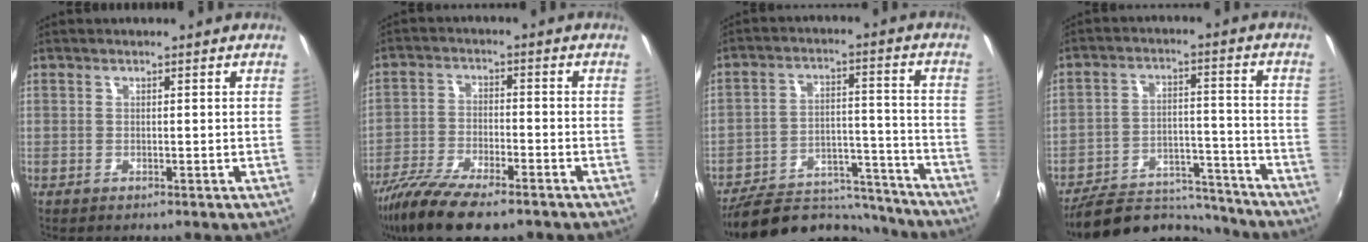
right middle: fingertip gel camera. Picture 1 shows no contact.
{"total": 13.7, "force": [-10.2, 3.8, 8.4], "torque": [-0.186, -0.042, -0.188]}
{"total": 20.0, "force": [-17.8, 6.3, 6.6], "torque": [-0.122, 0.022, -0.243]}
{"total": 17.1, "force": [-15.5, 5.1, 5.2], "torque": [-0.106, 0.017, -0.218]}